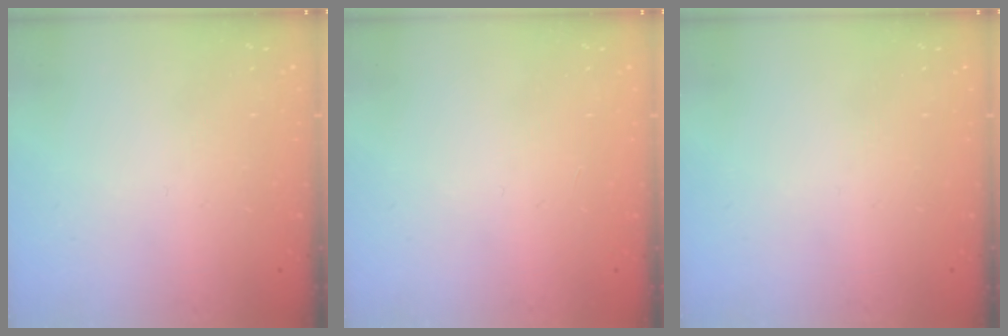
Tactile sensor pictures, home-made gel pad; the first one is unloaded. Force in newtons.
{"total": 0.0}
{"total": 0.0}